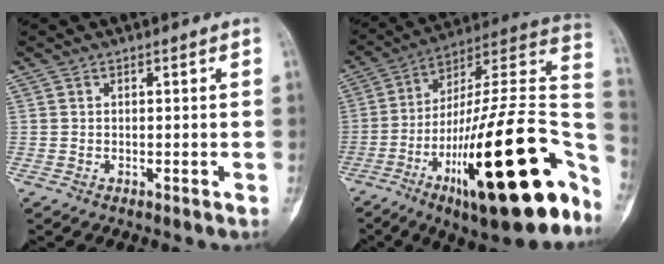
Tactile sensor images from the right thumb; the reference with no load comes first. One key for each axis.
{"total": 32.6, "fx": -13.0, "fy": 8.7, "fz": 28.5, "tx": -0.378, "ty": 0.055, "tz": -0.200}